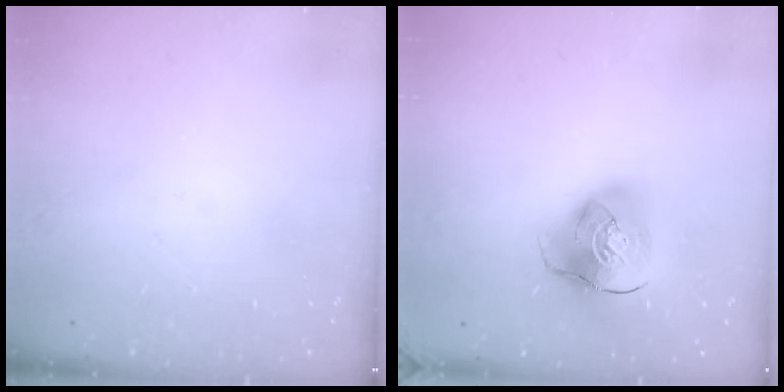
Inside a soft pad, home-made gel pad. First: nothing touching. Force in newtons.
{"total": 13.0, "press": 12.9, "slide": 1.8}